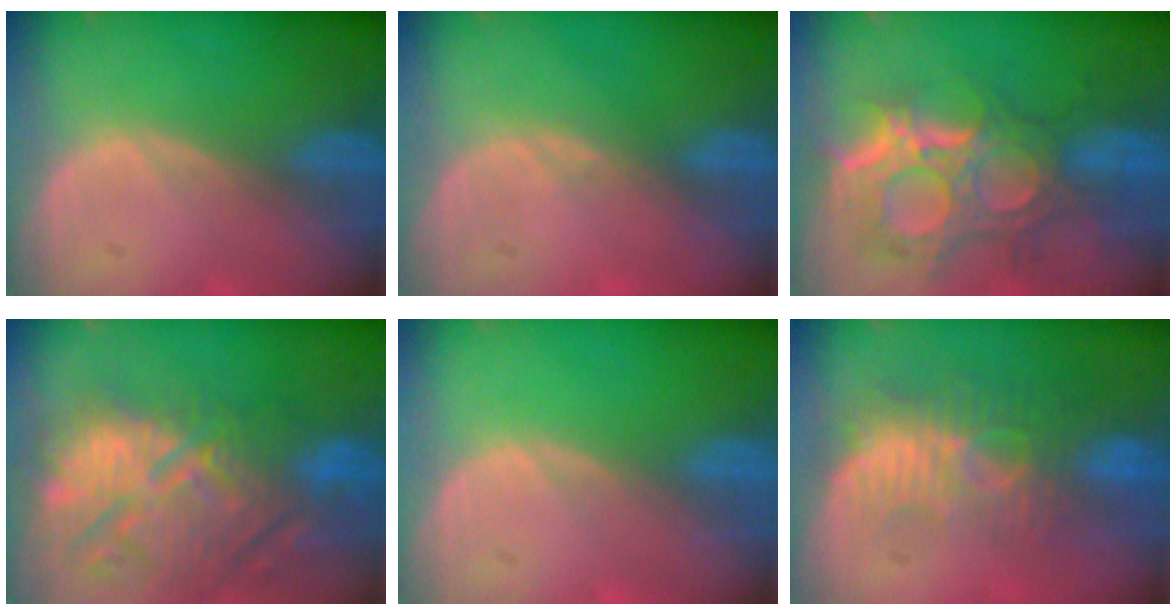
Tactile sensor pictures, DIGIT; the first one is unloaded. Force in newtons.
{"total": 0.5, "press": 0.5, "slide": 0.2}
{"total": 12.0, "press": 10.6, "slide": 5.6}
{"total": 13.7, "press": 12.5, "slide": 5.5}
{"total": 0.0}
{"total": 9.1, "press": 8.4, "slide": 3.7}